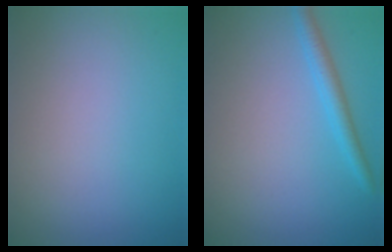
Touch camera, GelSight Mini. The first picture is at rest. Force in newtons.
{"total": 2.1, "press": 2.0, "slide": 0.2}